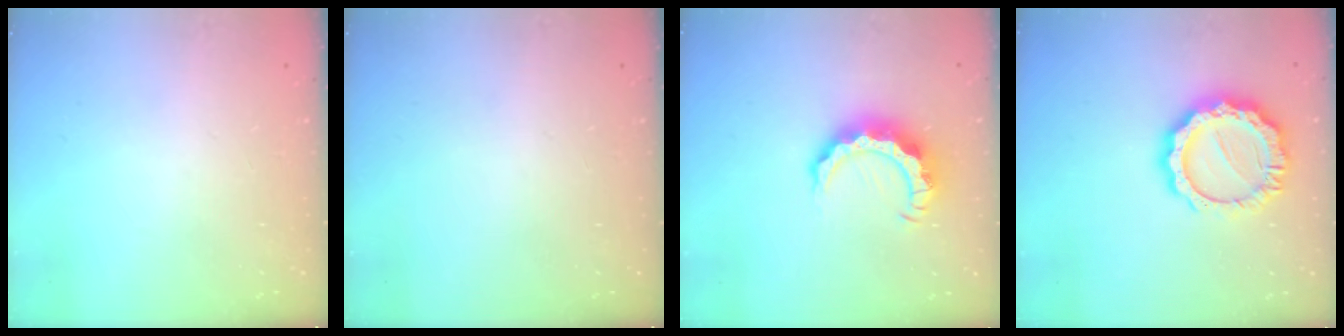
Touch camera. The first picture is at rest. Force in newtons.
{"total": 0.0}
{"total": 10.1, "press": 10.1, "slide": 0.7}
{"total": 14.9, "press": 14.8, "slide": 0.9}